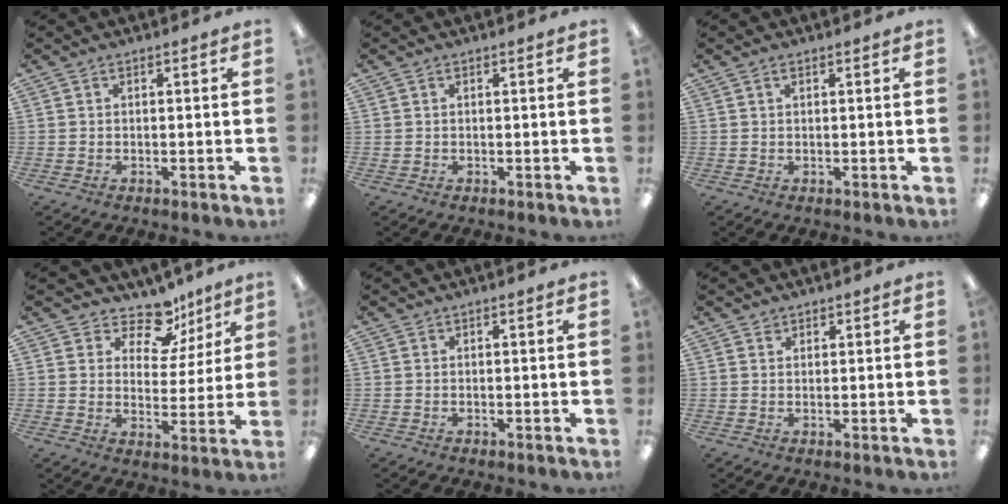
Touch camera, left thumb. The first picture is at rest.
{"total": 0.8, "force": [0.4, 0.5, 0.5], "torque": [-0.010, 0.004, 0.006]}
{"total": 1.2, "force": [0.7, 0.6, 0.8], "torque": [-0.019, 0.004, 0.011]}
{"total": 11.8, "force": [8.7, 6.4, 4.6], "torque": [-0.071, -0.057, 0.160]}
{"total": 0.0}
{"total": 1.3, "force": [1.1, 0.7, 0.1], "torque": [-0.001, 0.000, 0.021]}